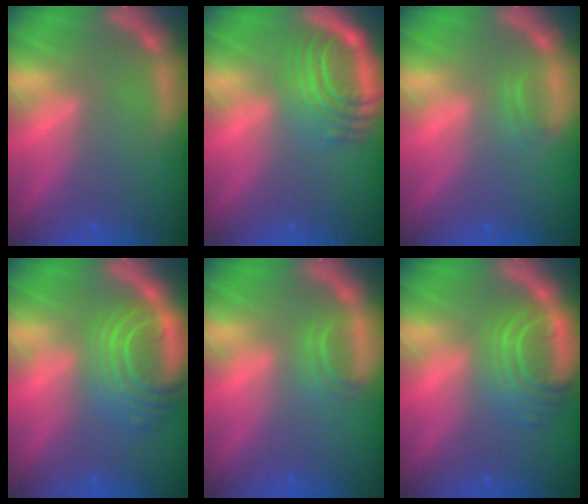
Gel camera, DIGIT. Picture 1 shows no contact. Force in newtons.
{"total": 7.1}
{"total": 0.9}
{"total": 8.1}
{"total": 1.9}
{"total": 6.1}